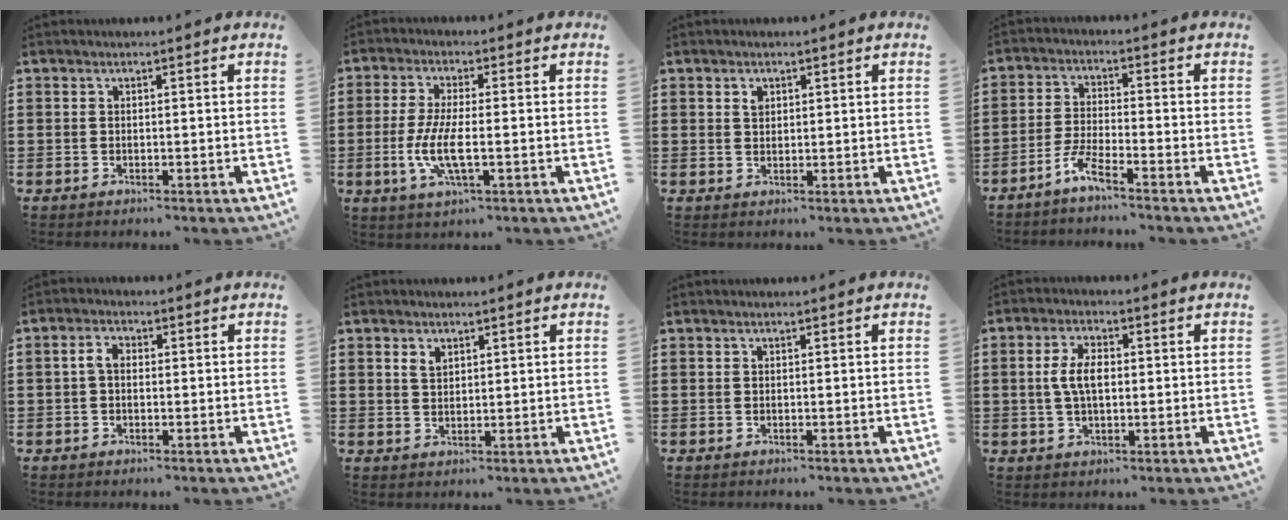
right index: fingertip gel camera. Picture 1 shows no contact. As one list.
[{"total": 6.7, "force": [-1.6, 1.6, 6.3], "torque": [-0.143, -0.014, -0.037]}, {"total": 1.3, "force": [0.7, 0.9, 0.7], "torque": [-0.015, 0.004, 0.014]}, {"total": 4.1, "force": [-3.3, 0.0, 2.4], "torque": [-0.066, -0.009, -0.066]}, {"total": 2.7, "force": [0.0, 1.6, 2.1], "torque": [-0.050, 0.004, -0.003]}, {"total": 1.8, "force": [1.2, 1.1, 0.8], "torque": [-0.019, 0.004, 0.022]}, {"total": 0.0}, {"total": 5.2, "force": [0.3, 2.5, 4.5], "torque": [-0.104, 0.004, -0.001]}]